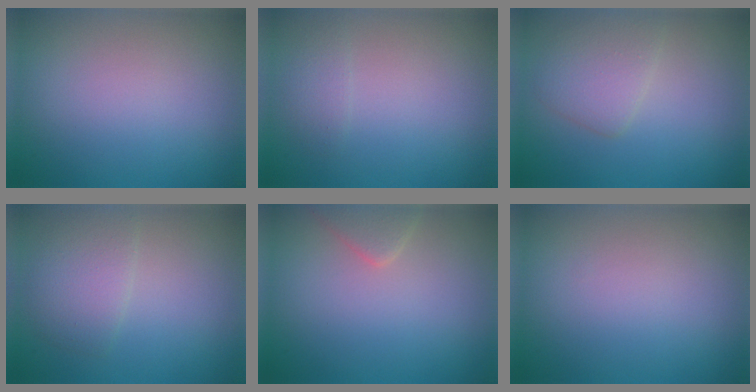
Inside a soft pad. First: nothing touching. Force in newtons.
{"total": 1.1, "press": 1.1, "slide": 0.0}
{"total": 2.9, "press": 2.9, "slide": 0.2}
{"total": 2.9, "press": 2.9, "slide": 0.1}
{"total": 1.9, "press": 1.9, "slide": 0.1}
{"total": 0.0}